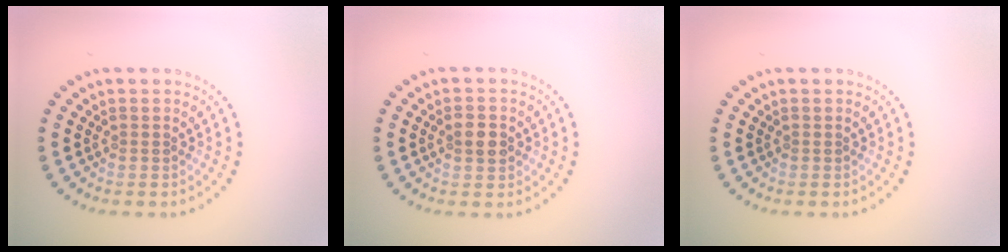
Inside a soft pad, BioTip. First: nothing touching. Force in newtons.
{"total": 2.4, "press": 2.4, "slide": 0.0}
{"total": 0.0}